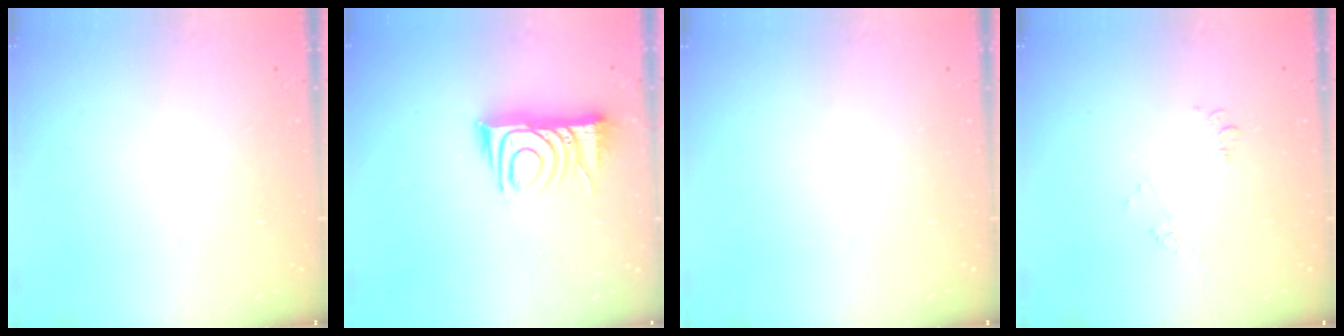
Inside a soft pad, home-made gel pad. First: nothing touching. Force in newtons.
{"total": 10.7, "press": 10.7, "slide": 1.2}
{"total": 0.0}
{"total": 6.4, "press": 6.4, "slide": 0.7}